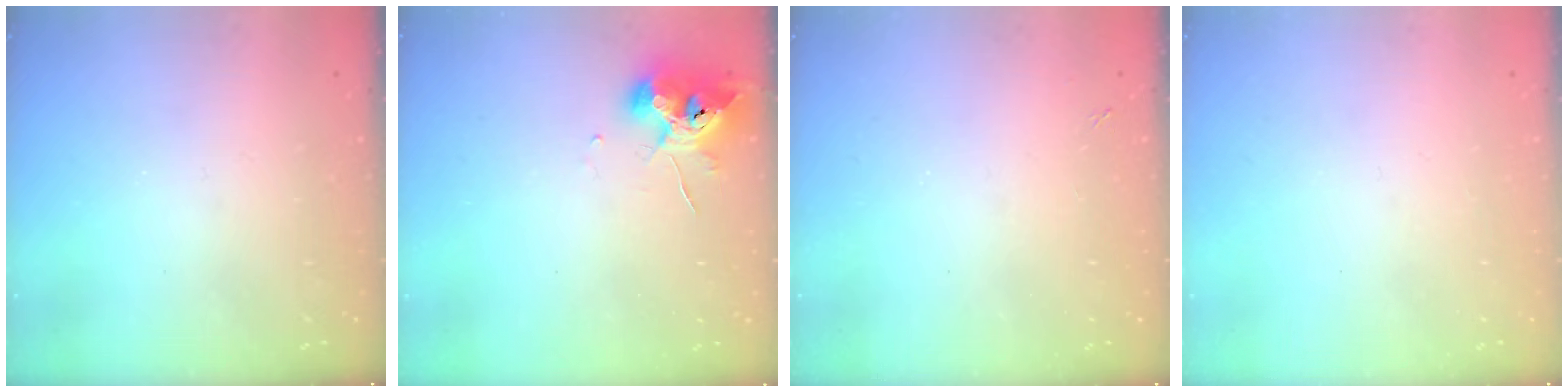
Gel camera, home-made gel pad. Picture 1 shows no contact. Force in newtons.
{"total": 10.1, "press": 10.0, "slide": 1.4}
{"total": 1.7, "press": 1.6, "slide": 0.3}
{"total": 0.0}